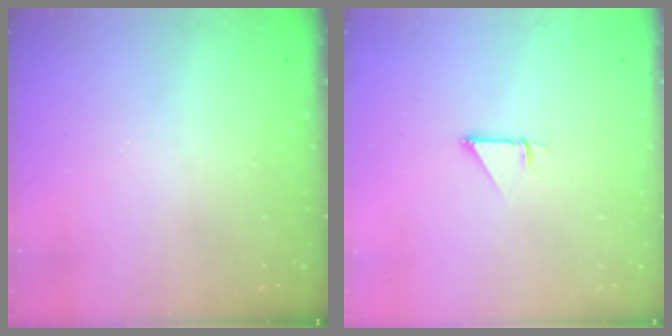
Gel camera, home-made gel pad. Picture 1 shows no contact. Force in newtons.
{"total": 2.3, "press": 2.3, "slide": 0.1}